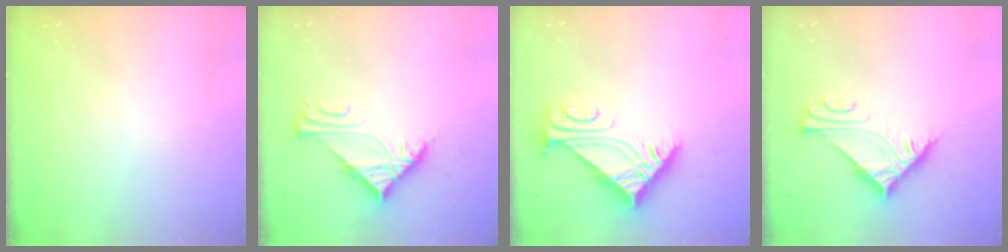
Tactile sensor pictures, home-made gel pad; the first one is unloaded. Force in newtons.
{"total": 6.5, "press": 6.5, "slide": 0.5}
{"total": 5.9, "press": 5.8, "slide": 0.6}
{"total": 7.1, "press": 7.1, "slide": 0.4}